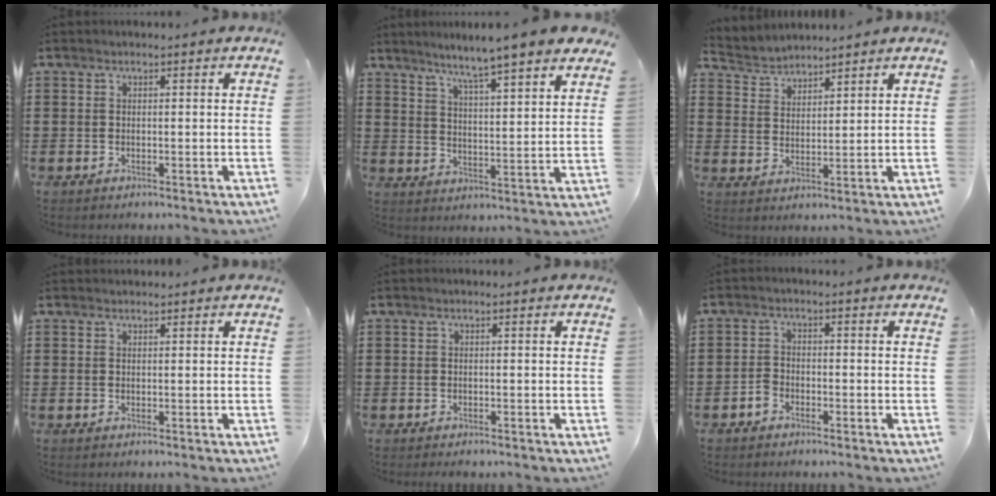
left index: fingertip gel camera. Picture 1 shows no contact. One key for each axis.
{"total": 5.5, "fx": 4.9, "fy": -1.1, "fz": 2.2, "tx": -0.066, "ty": -0.036, "tz": 0.077}
{"total": 3.3, "fx": 3.1, "fy": 0.8, "fz": -0.5, "tx": -0.006, "ty": -0.010, "tz": 0.057}
{"total": 0.7, "fx": 0.7, "fy": 0.0, "fz": 0.0, "tx": -0.003, "ty": 0.000, "tz": 0.014}
{"total": 0.0}
{"total": 1.9, "fx": -1.4, "fy": 1.0, "fz": 0.7, "tx": -0.017, "ty": 0.004, "tz": -0.028}